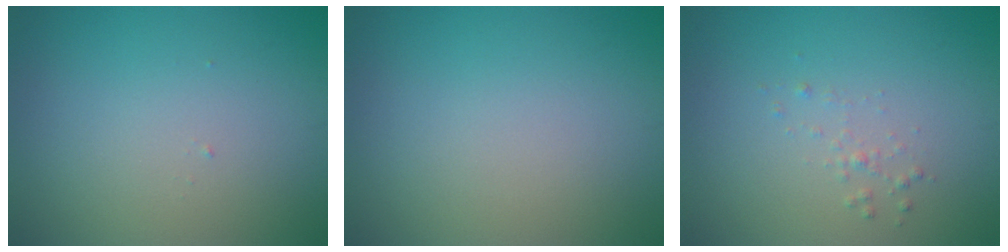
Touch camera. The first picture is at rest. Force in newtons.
{"total": 0.0}
{"total": 0.7, "press": 0.7, "slide": 0.1}